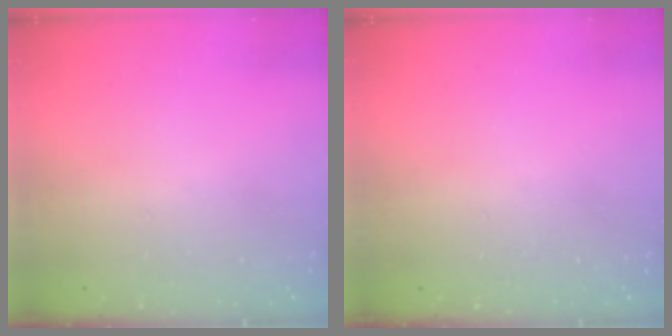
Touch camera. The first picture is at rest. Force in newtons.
{"total": 0.0}